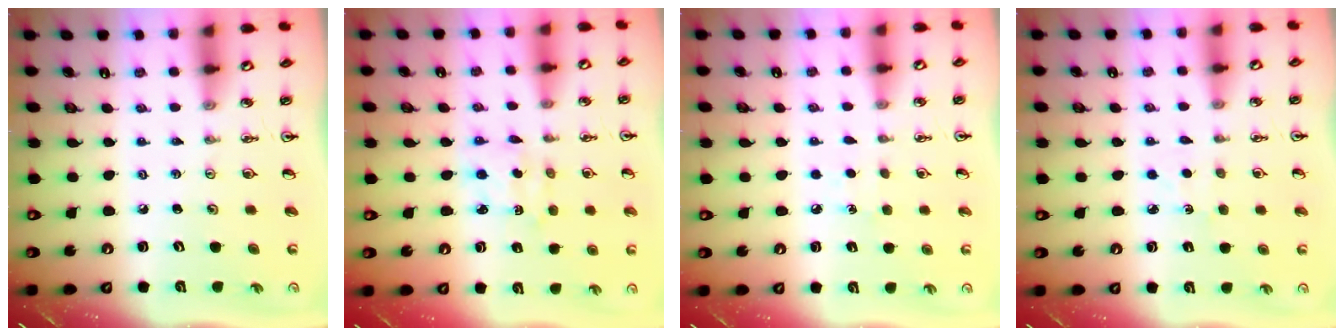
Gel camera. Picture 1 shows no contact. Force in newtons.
{"total": 2.3, "press": 2.3, "slide": 0.2}
{"total": 4.2, "press": 4.2, "slide": 0.5}
{"total": 3.3, "press": 3.3, "slide": 0.3}